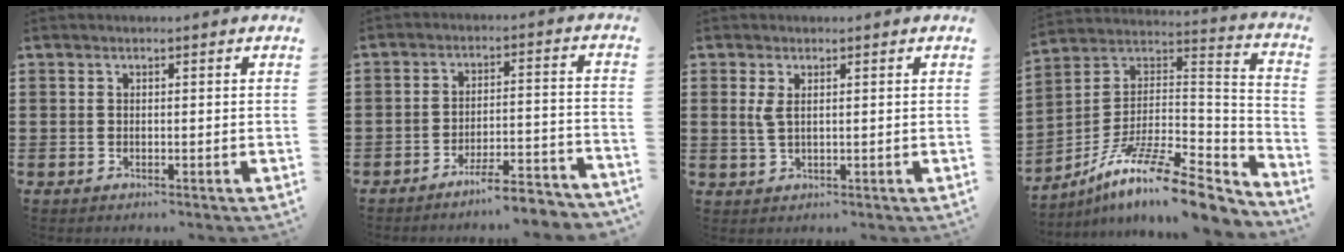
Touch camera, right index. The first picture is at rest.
{"total": 5.9, "force": [-5.4, 0.0, 2.5], "torque": [-0.040, -0.004, -0.101]}
{"total": 2.5, "force": [0.9, 0.9, 2.2], "torque": [-0.047, 0.006, 0.015]}
{"total": 14.3, "force": [-10.3, 3.0, 9.4], "torque": [-0.164, 0.020, -0.185]}